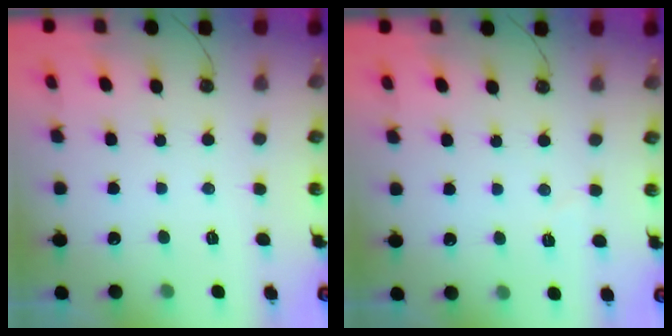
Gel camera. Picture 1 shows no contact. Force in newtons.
{"total": 2.9, "press": 2.7, "slide": 1.1}